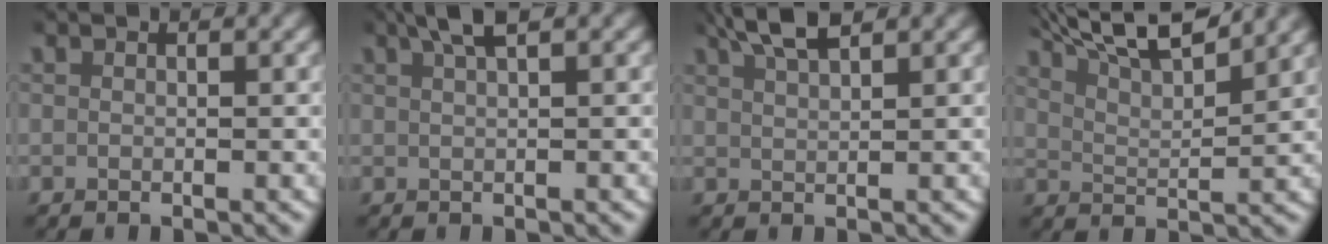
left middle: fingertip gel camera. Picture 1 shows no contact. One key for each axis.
{"total": 2.9, "fx": 2.1, "fy": 0.5, "fz": 1.9, "tx": -0.037, "ty": 0.011, "tz": 0.034}
{"total": 3.6, "fx": 3.0, "fy": 0.5, "fz": 1.8, "tx": -0.039, "ty": 0.007, "tz": 0.056}
{"total": 9.2, "fx": 7.5, "fy": 2.3, "fz": 4.8, "tx": -0.084, "ty": 0.019, "tz": 0.115}